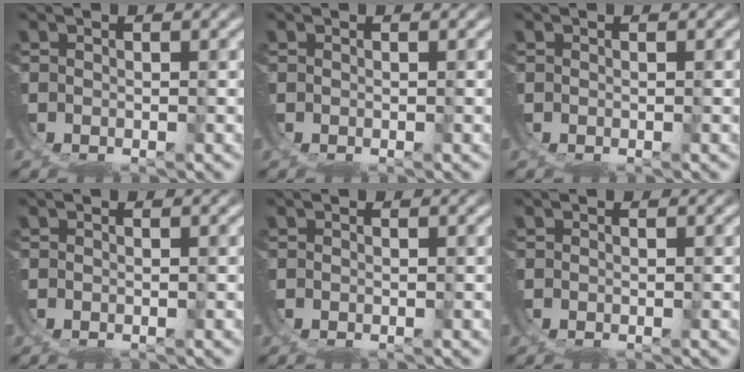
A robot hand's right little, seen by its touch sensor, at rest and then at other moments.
{"total": 0.0}
{"total": 0.0}
{"total": 0.0}
{"total": 0.0}
{"total": 0.0}